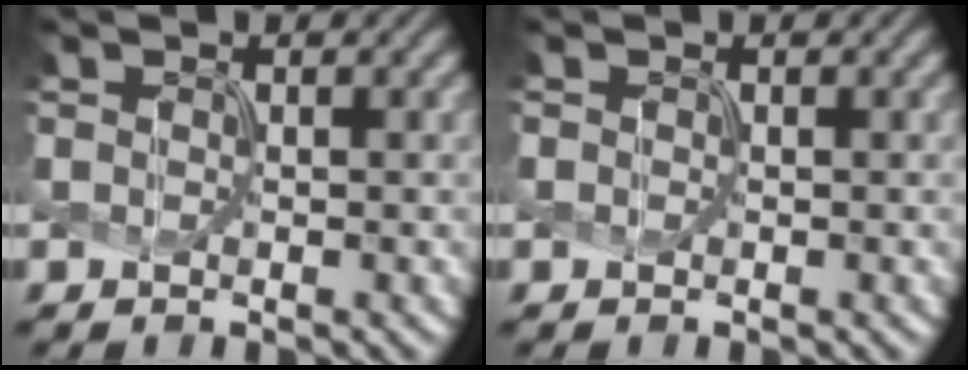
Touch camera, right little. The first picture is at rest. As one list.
[{"total": 0.0}]